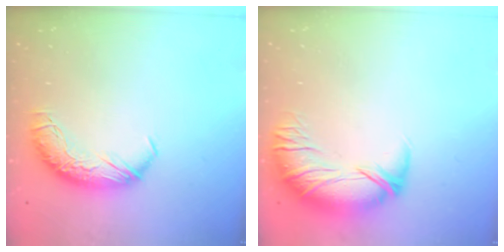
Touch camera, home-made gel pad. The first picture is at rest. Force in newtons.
{"total": 3.1, "press": 1.0, "slide": 2.9}